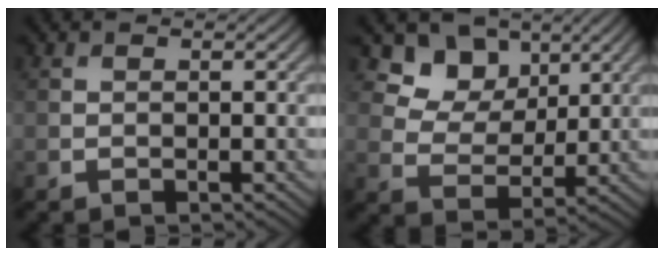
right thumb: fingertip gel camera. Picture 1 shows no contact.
{"total": 8.4, "force": [4.9, 5.8, 3.7], "torque": [-0.079, -0.018, 0.098]}